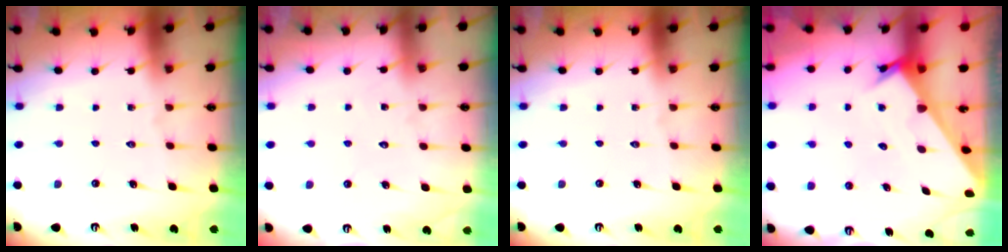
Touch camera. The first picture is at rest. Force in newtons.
{"total": 5.4, "press": 5.3, "slide": 0.6}
{"total": 0.0}
{"total": 2.3, "press": 2.3, "slide": 0.0}